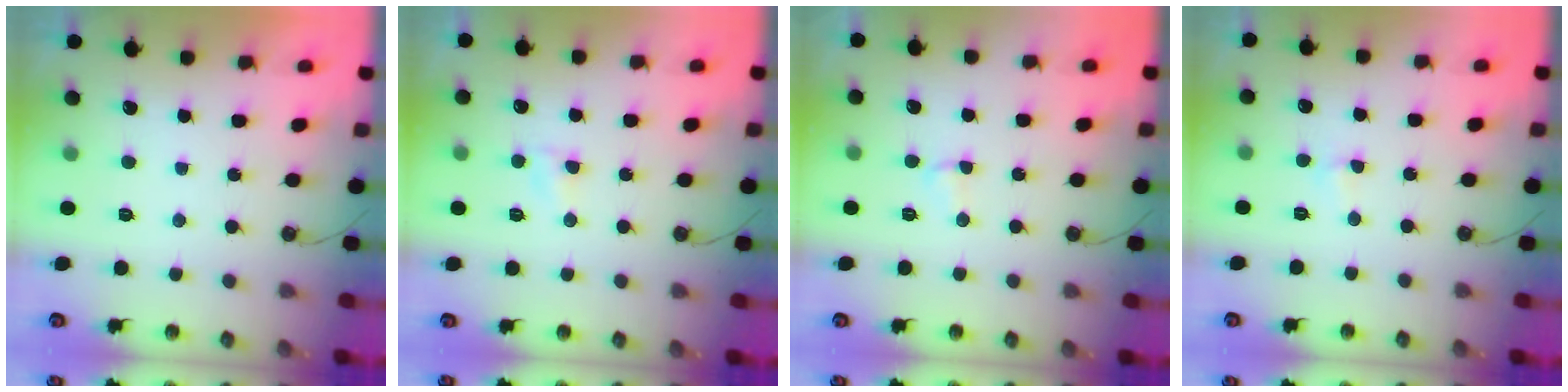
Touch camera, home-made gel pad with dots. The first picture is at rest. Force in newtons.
{"total": 3.0, "press": 3.0, "slide": 0.3}
{"total": 2.5, "press": 2.4, "slide": 0.7}
{"total": 3.0, "press": 2.9, "slide": 0.5}